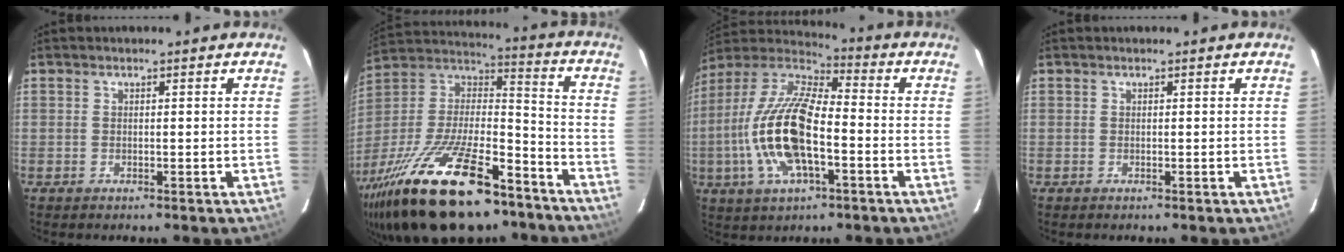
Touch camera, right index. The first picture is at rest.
{"total": 32.1, "force": [-21.2, 12.3, 20.8], "torque": [-0.408, -0.026, -0.333]}
{"total": 18.9, "force": [-4.3, 7.3, 16.9], "torque": [-0.347, -0.003, -0.089]}
{"total": 0.0}